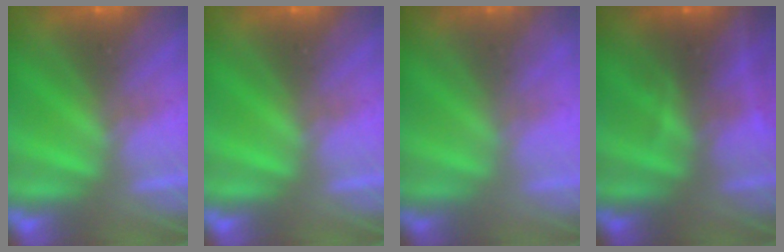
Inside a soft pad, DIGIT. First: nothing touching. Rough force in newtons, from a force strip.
{"total": 0.0}
{"total": 1.8}
{"total": 2.4}